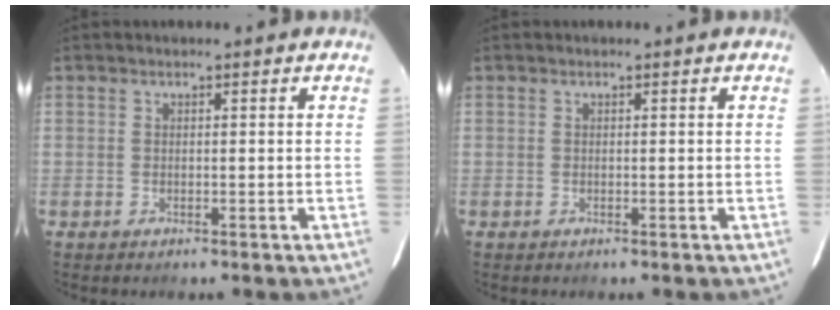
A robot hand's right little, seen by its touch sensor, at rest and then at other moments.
{"total": 0.0}